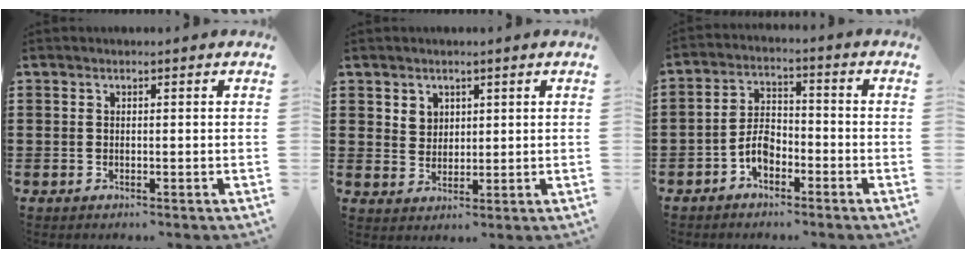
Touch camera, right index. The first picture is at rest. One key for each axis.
{"total": 2.9, "fx": 1.8, "fy": 2.2, "fz": 0.3, "tx": -0.015, "ty": 0.010, "tz": 0.034}
{"total": 4.6, "fx": -2.5, "fy": 2.5, "fz": 2.9, "tx": -0.066, "ty": 0.004, "tz": -0.051}